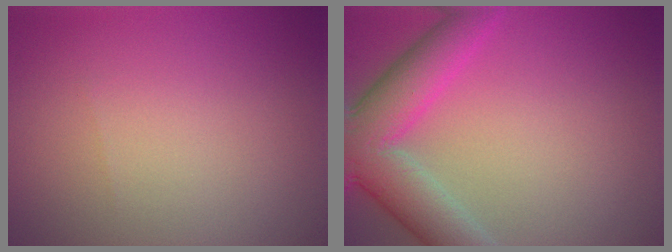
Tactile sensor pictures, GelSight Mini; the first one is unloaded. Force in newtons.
{"total": 7.5, "press": 7.5, "slide": 0.4}